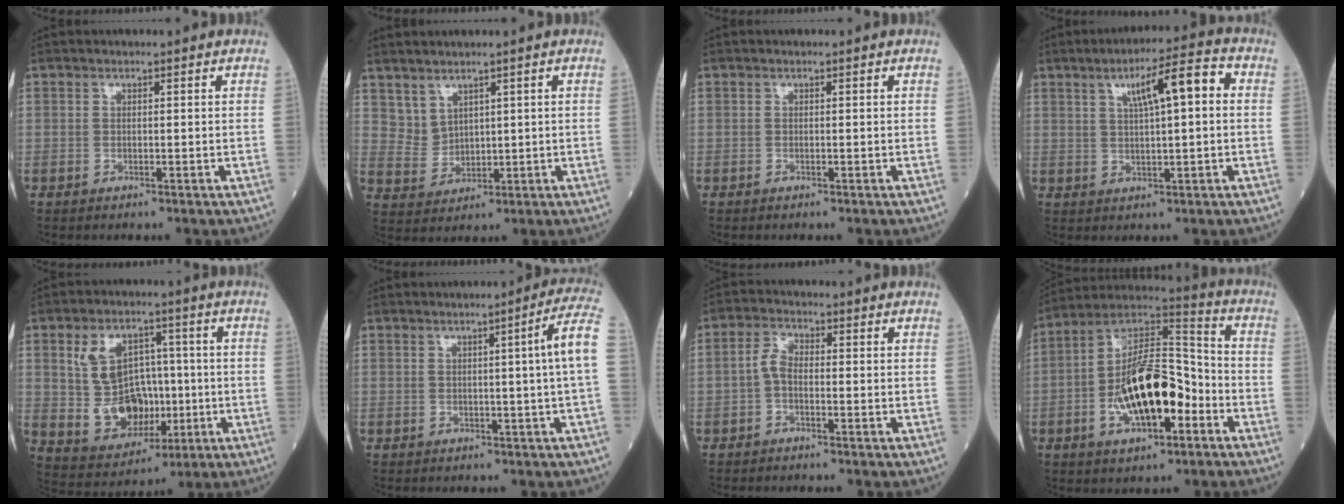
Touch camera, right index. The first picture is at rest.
{"total": 3.6, "force": [2.5, 2.4, 0.7], "torque": [-0.019, 0.002, 0.064]}
{"total": 0.0}
{"total": 7.9, "force": [2.2, 1.3, 7.4], "torque": [-0.120, 0.020, 0.033]}
{"total": 11.5, "force": [0.7, 8.1, 8.1], "torque": [-0.163, 0.023, 0.029]}
{"total": 6.1, "force": [0.4, -1.5, 5.9], "torque": [-0.072, 0.001, 0.004]}
{"total": 2.9, "force": [-0.7, 1.5, 2.4], "torque": [-0.047, 0.007, -0.018]}
{"total": 16.3, "force": [-4.7, 6.0, 14.4], "torque": [-0.265, 0.021, -0.079]}